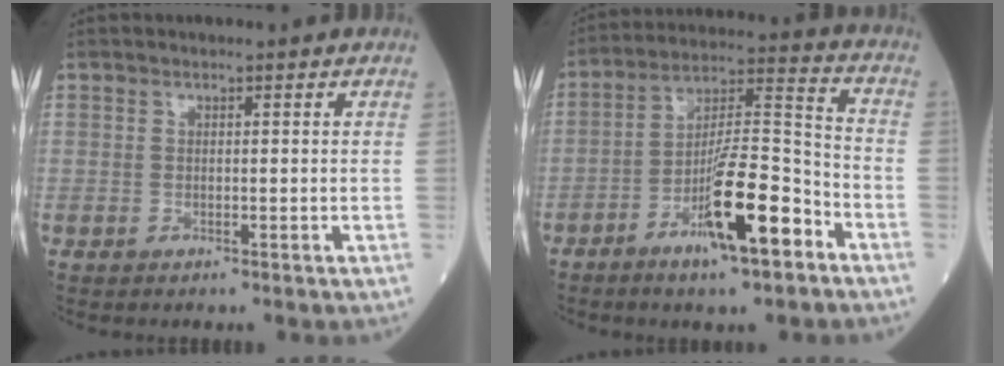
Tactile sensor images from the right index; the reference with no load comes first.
{"total": 13.6, "force": [-6.9, 1.9, 11.6], "torque": [-0.202, -0.001, -0.118]}